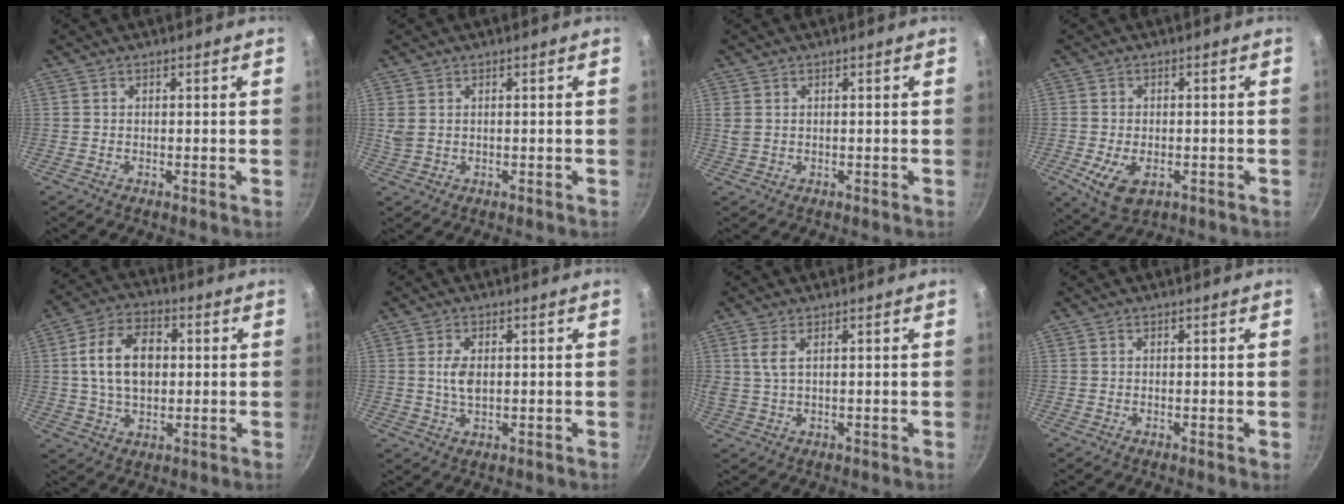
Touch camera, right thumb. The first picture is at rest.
{"total": 2.3, "force": [0.6, 1.7, 1.4], "torque": [-0.027, 0.000, 0.017]}
{"total": 1.5, "force": [0.5, 1.1, 0.8], "torque": [-0.015, 0.002, 0.012]}
{"total": 7.3, "force": [-2.3, 4.3, 5.4], "torque": [-0.097, -0.006, -0.033]}
{"total": 12.9, "force": [1.5, 8.5, 9.5], "torque": [-0.145, 0.016, 0.017]}
{"total": 4.2, "force": [0.4, 2.5, 3.4], "torque": [-0.060, -0.002, 0.006]}
{"total": 3.0, "force": [1.0, 0.9, 2.6], "torque": [-0.056, -0.001, 0.024]}
{"total": 0.0}